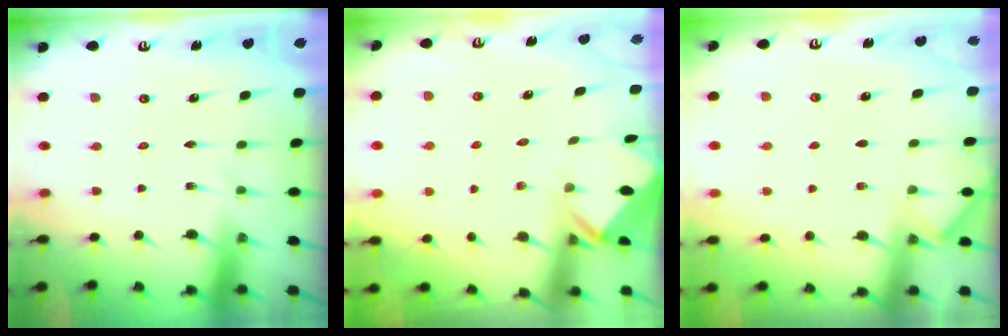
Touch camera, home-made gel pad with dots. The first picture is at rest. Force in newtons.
{"total": 2.7, "press": 2.7, "slide": 0.1}
{"total": 4.6, "press": 4.6, "slide": 0.5}